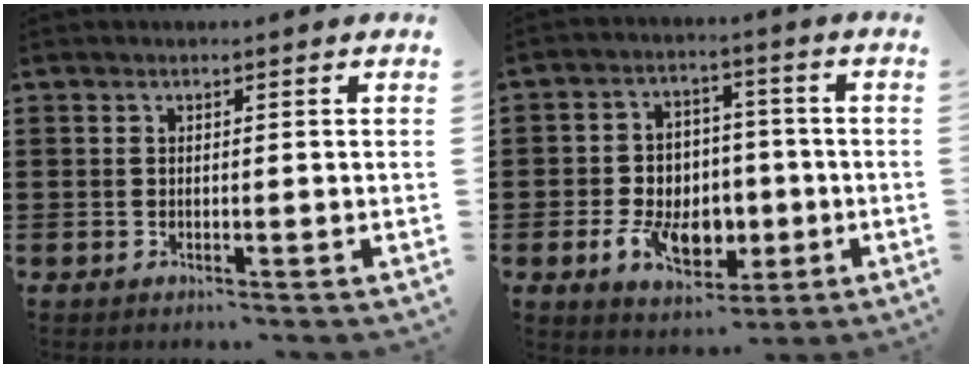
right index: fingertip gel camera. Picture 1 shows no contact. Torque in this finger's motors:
{"motor_torque": [2.14, 0.00, 0.82, 0.20]}